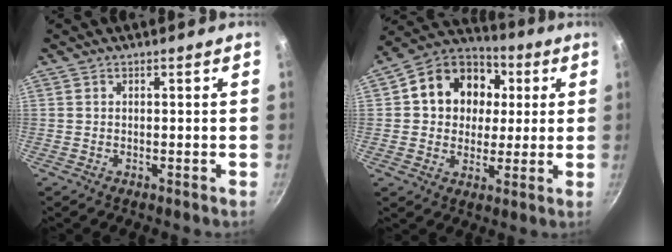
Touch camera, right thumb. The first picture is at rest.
{"total": 17.1, "force": [3.1, 14.1, 9.1], "torque": [-0.124, 0.022, 0.038]}